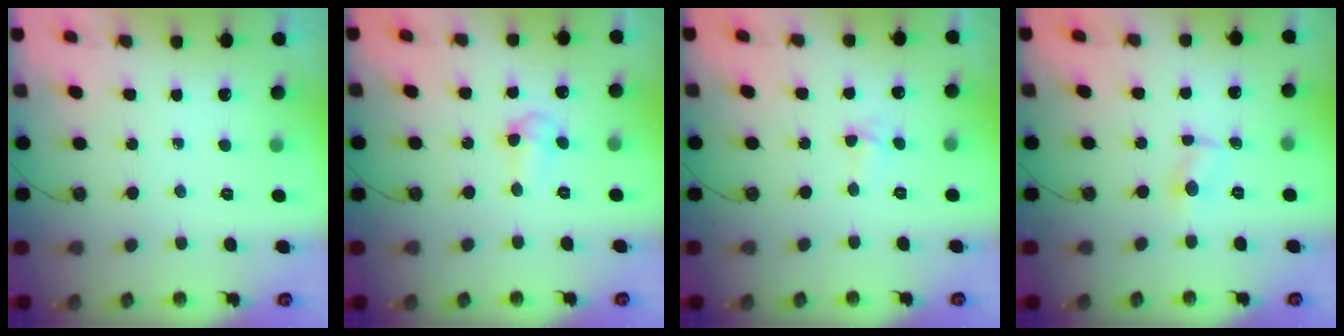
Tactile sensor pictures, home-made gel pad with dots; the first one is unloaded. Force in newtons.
{"total": 4.7, "press": 4.6, "slide": 0.9}
{"total": 3.2, "press": 3.2, "slide": 0.4}
{"total": 2.7, "press": 2.7, "slide": 0.3}